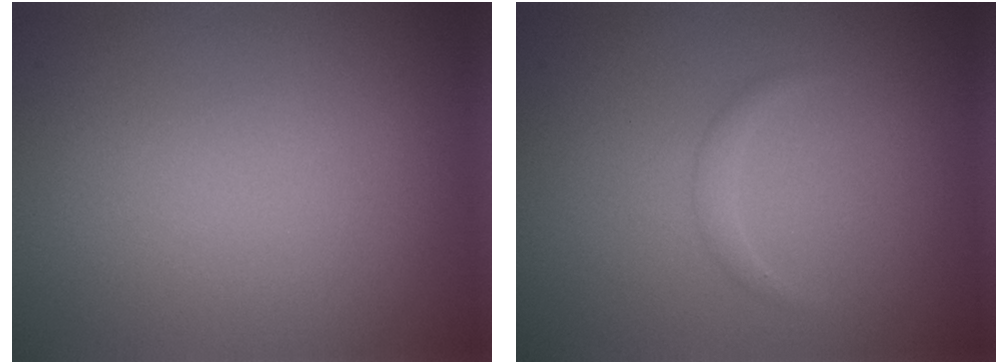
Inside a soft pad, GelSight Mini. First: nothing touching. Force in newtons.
{"total": 0.8, "press": 0.8, "slide": 0.0}